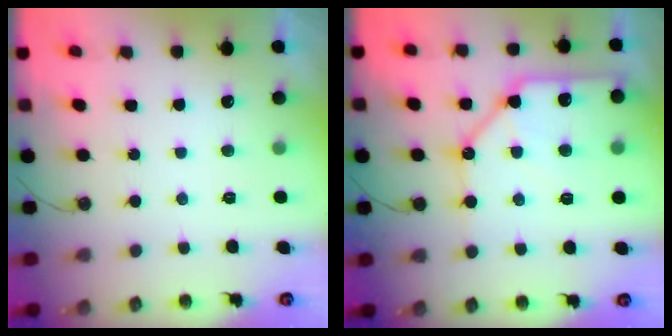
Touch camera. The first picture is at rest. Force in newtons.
{"total": 14.2, "press": 14.1, "slide": 2.1}